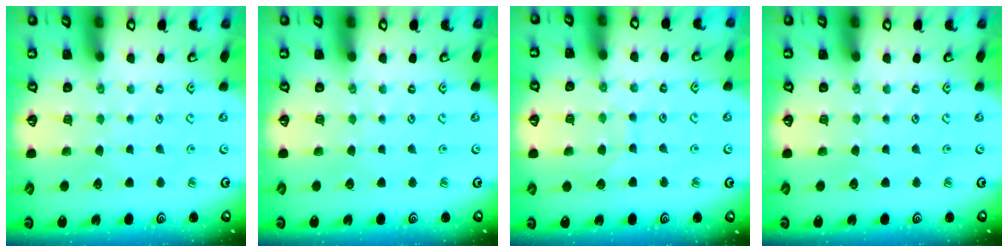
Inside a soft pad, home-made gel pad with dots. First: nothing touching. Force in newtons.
{"total": 0.0}
{"total": 6.2, "press": 6.1, "slide": 0.5}
{"total": 0.0}